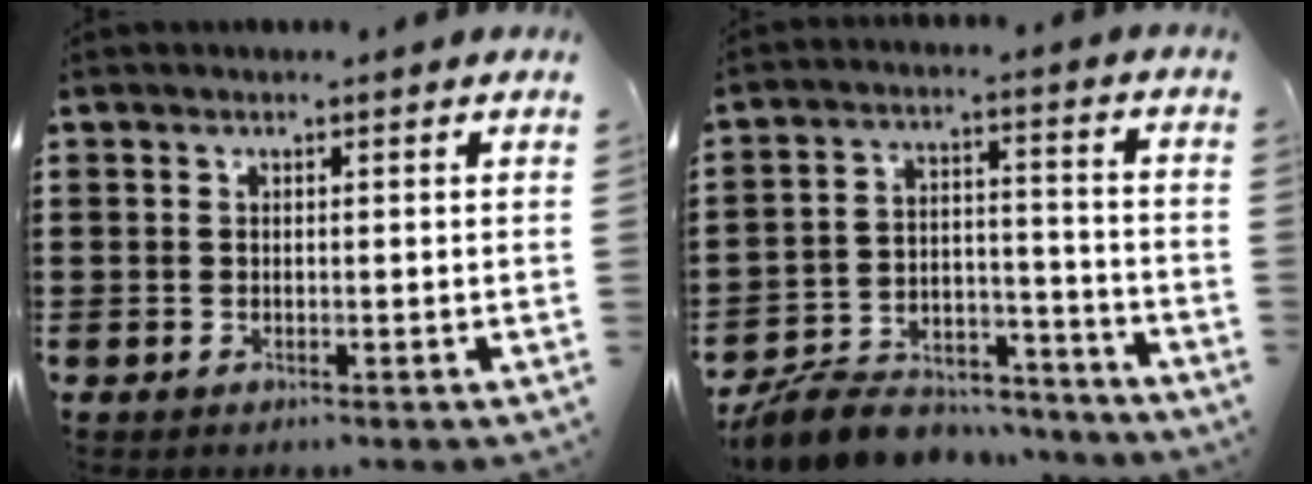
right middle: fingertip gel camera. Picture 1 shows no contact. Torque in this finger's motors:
{"motor_torque": [0.53, -0.18, 0.22, 0.12]}